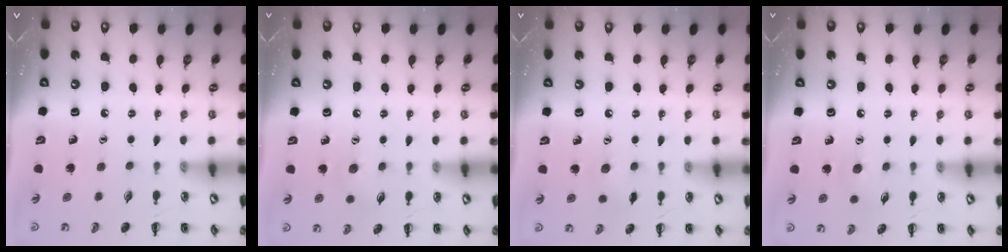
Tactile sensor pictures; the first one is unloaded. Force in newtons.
{"total": 5.8, "press": 5.6, "slide": 1.4}
{"total": 4.9, "press": 4.7, "slide": 1.2}
{"total": 6.1, "press": 5.9, "slide": 1.5}